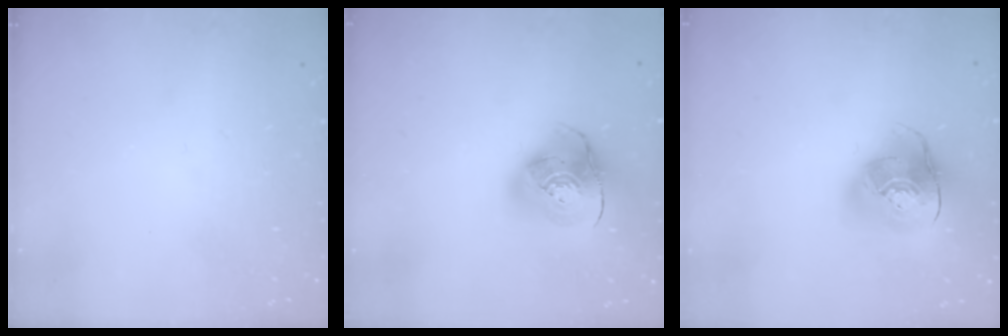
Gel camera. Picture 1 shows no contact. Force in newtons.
{"total": 12.3, "press": 12.2, "slide": 1.9}
{"total": 14.0, "press": 13.8, "slide": 2.4}